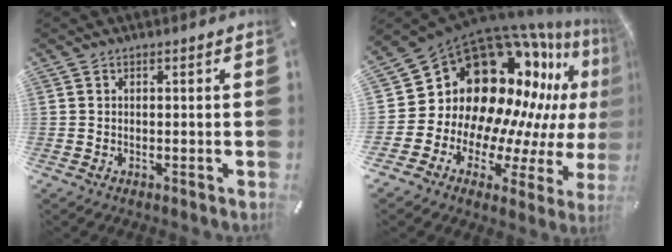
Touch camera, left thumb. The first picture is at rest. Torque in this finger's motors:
{"motor_torque": [2.06, 2.07, 1.18, -0.45, 0.21]}